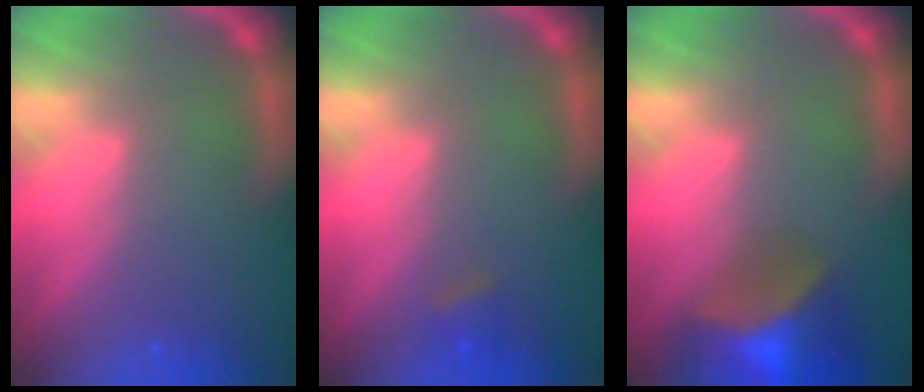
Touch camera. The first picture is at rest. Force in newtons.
{"total": 1.4}
{"total": 9.0}